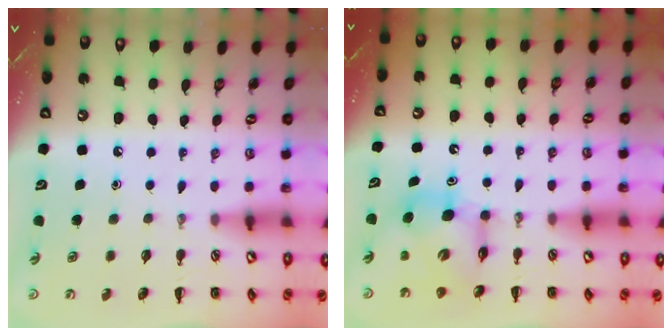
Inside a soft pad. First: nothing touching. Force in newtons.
{"total": 7.0, "press": 6.9, "slide": 1.0}